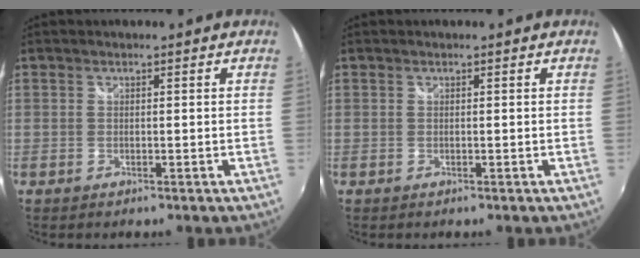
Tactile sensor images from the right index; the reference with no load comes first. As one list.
[{"total": 0.0}]